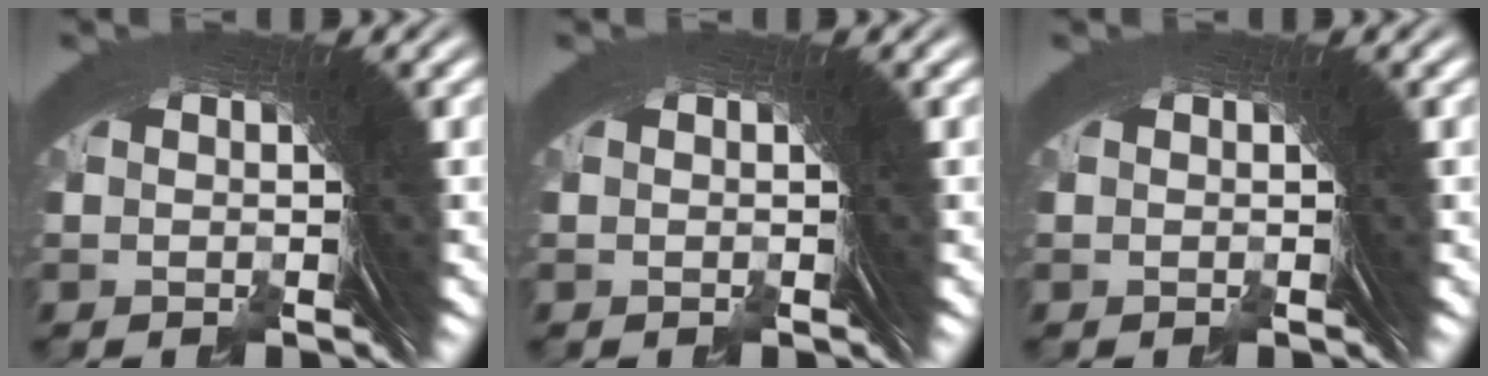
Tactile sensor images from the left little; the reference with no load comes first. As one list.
[{"total": 0.0}, {"total": 0.0}]